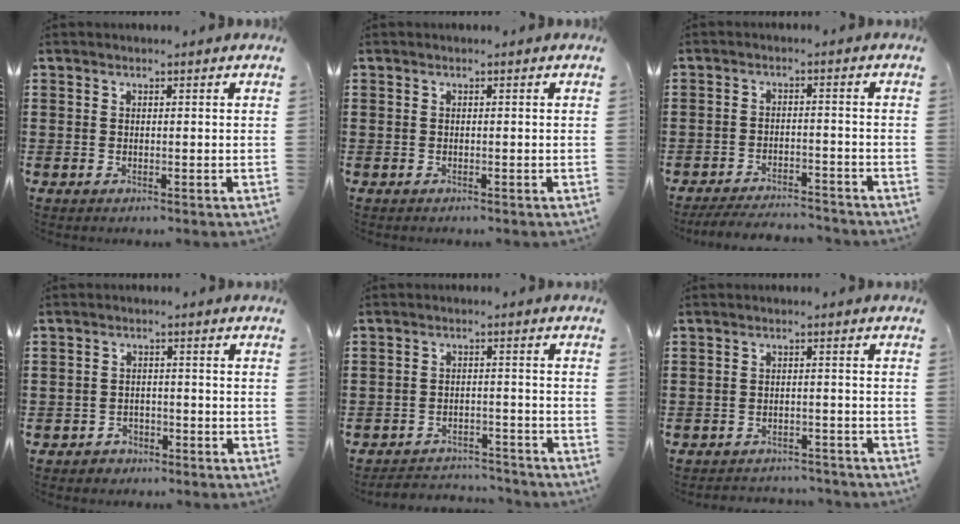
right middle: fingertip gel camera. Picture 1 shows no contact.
{"total": 0.0}
{"total": 4.2, "force": [-4.1, 0.2, 0.9], "torque": [-0.015, 0.001, -0.081]}
{"total": 2.2, "force": [-1.9, 1.1, -0.1], "torque": [-0.006, 0.003, -0.042]}
{"total": 3.7, "force": [-3.7, 0.5, 0.0], "torque": [-0.007, 0.001, -0.078]}
{"total": 2.3, "force": [-2.3, 0.2, -0.1], "torque": [-0.008, -0.001, -0.050]}